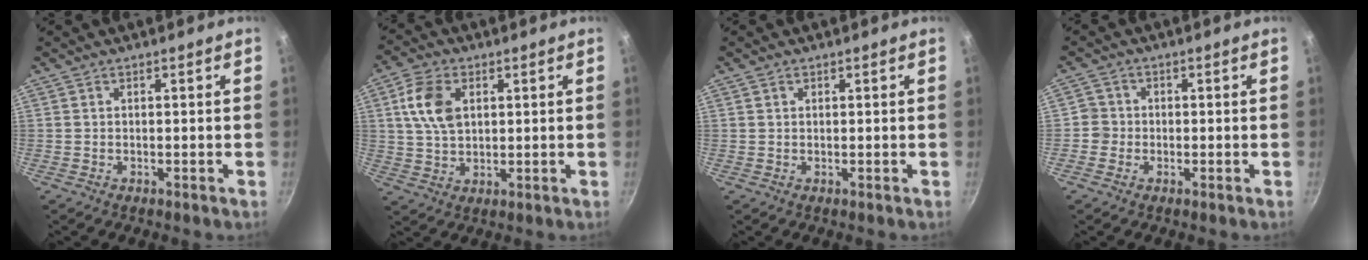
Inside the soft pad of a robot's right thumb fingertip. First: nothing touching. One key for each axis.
{"total": 8.9, "fx": 2.5, "fy": 5.8, "fz": 6.3, "tx": -0.112, "ty": 0.000, "tz": 0.047}
{"total": 0.8, "fx": 0.4, "fy": 0.6, "fz": 0.3, "tx": -0.003, "ty": 0.002, "tz": 0.007}
{"total": 2.7, "fx": -0.7, "fy": 2.6, "fz": 0.4, "tx": 0.014, "ty": 0.009, "tz": -0.018}